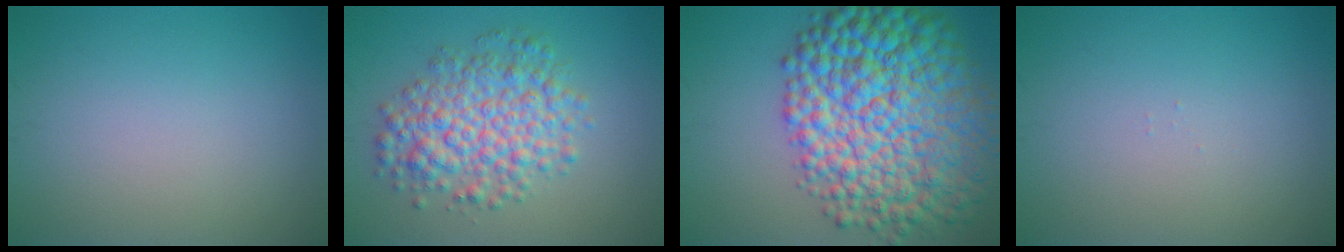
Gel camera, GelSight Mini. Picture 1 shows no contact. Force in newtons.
{"total": 6.2, "press": 6.2, "slide": 0.1}
{"total": 14.9, "press": 14.9, "slide": 0.2}
{"total": 0.0}